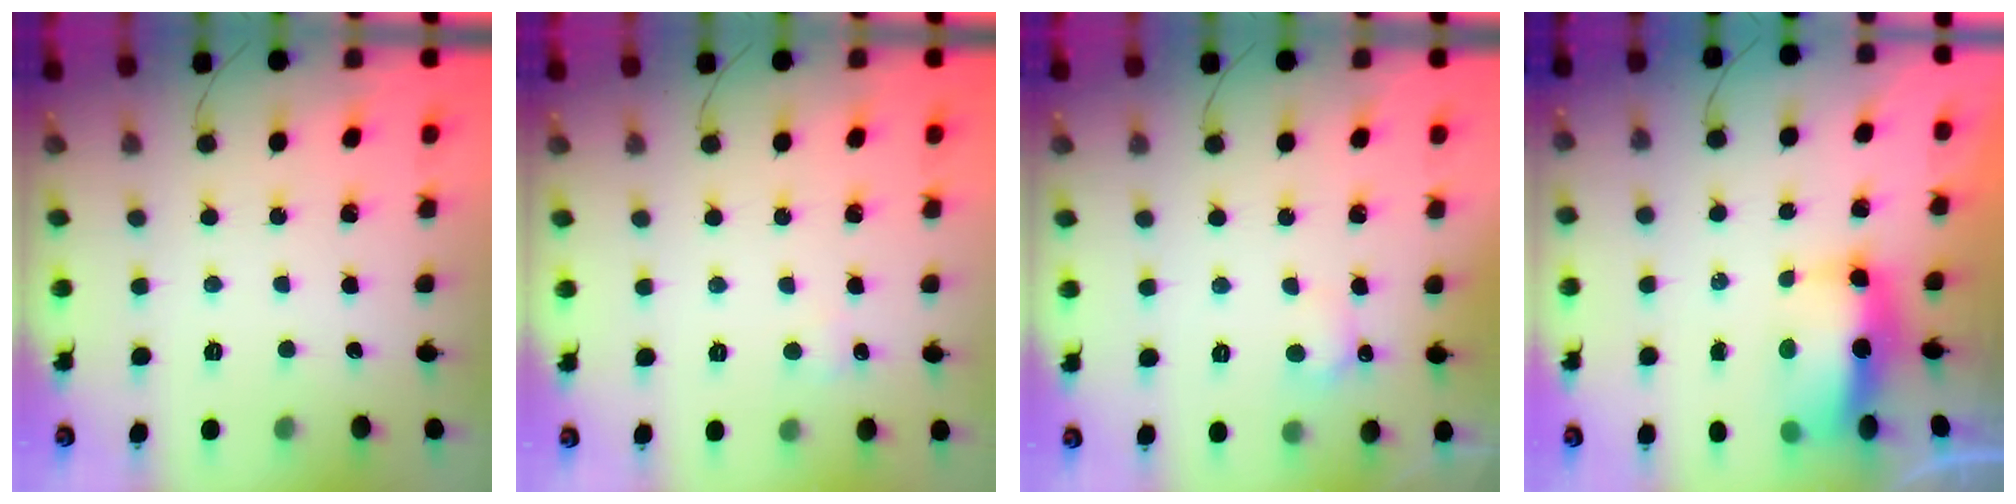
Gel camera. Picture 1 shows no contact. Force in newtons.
{"total": 4.2, "press": 4.0, "slide": 1.2}
{"total": 4.6, "press": 4.4, "slide": 1.3}
{"total": 15.0, "press": 10.8, "slide": 10.3}